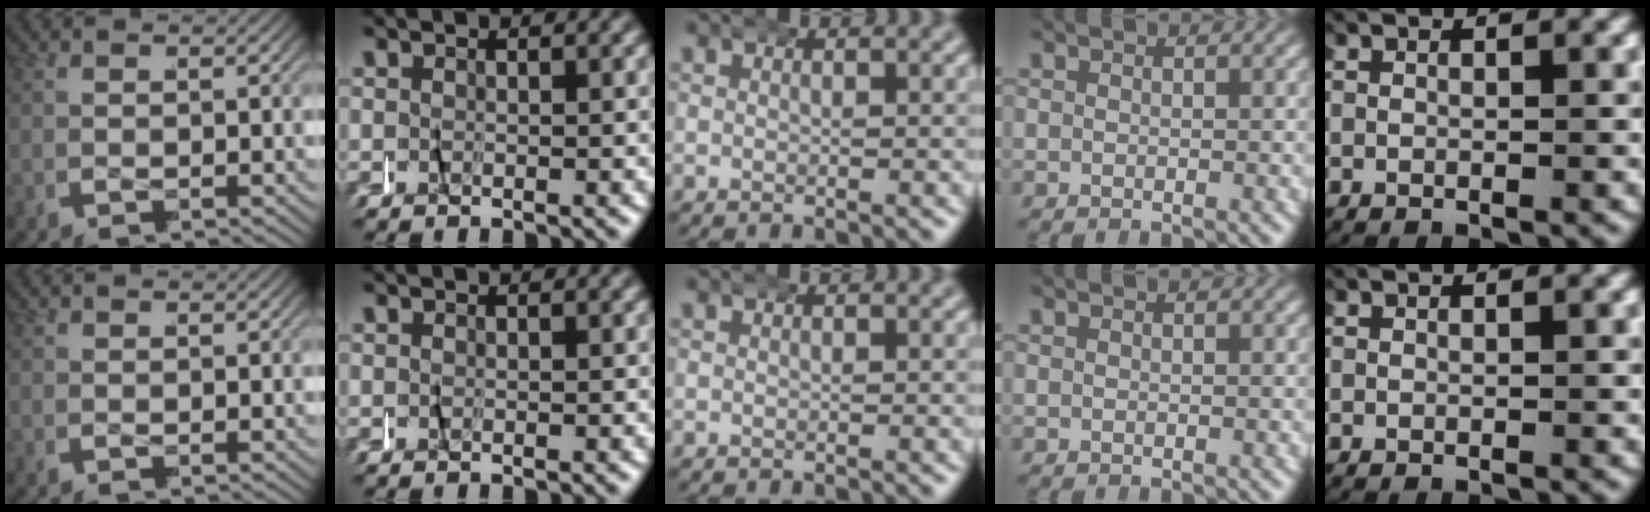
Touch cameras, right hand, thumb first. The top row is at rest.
{}